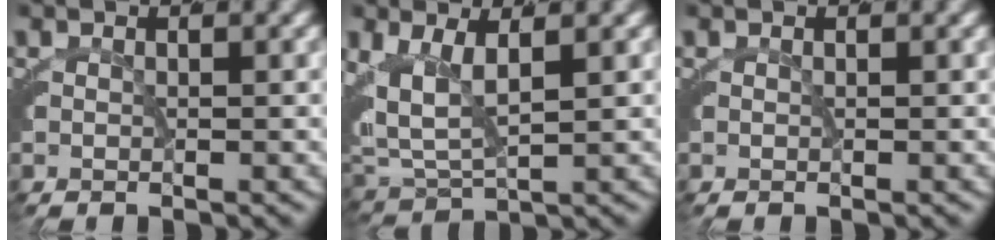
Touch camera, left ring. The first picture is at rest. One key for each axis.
{"total": 5.9, "fx": 1.1, "fy": 4.3, "fz": 3.9, "tx": -0.110, "ty": -0.017, "tz": 0.030}
{"total": 0.0}